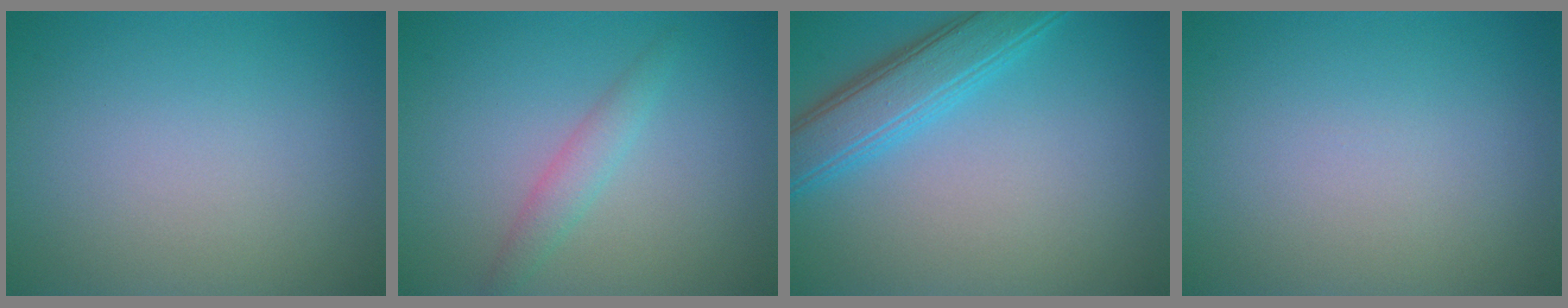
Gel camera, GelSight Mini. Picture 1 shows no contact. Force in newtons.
{"total": 1.8, "press": 1.8, "slide": 0.1}
{"total": 4.8, "press": 4.8, "slide": 0.3}
{"total": 0.0}